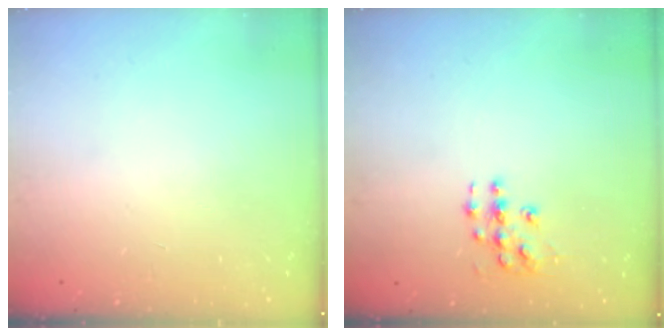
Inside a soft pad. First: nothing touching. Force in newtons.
{"total": 6.1, "press": 6.1, "slide": 0.4}